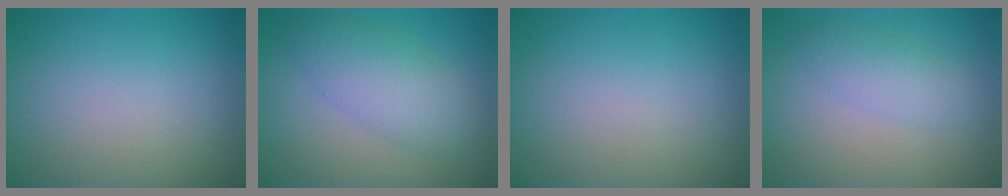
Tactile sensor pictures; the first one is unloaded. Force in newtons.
{"total": 4.9, "press": 4.9, "slide": 0.1}
{"total": 0.0}
{"total": 2.2, "press": 2.2, "slide": 0.1}